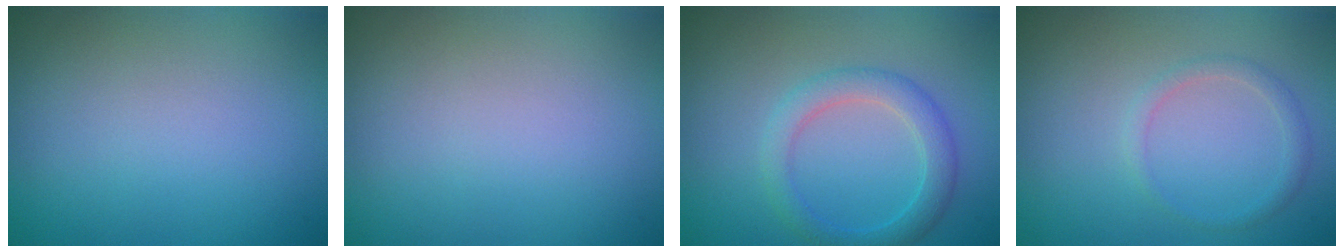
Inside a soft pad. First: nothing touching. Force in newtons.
{"total": 0.0}
{"total": 3.0, "press": 3.0, "slide": 0.0}
{"total": 1.4, "press": 1.4, "slide": 0.1}